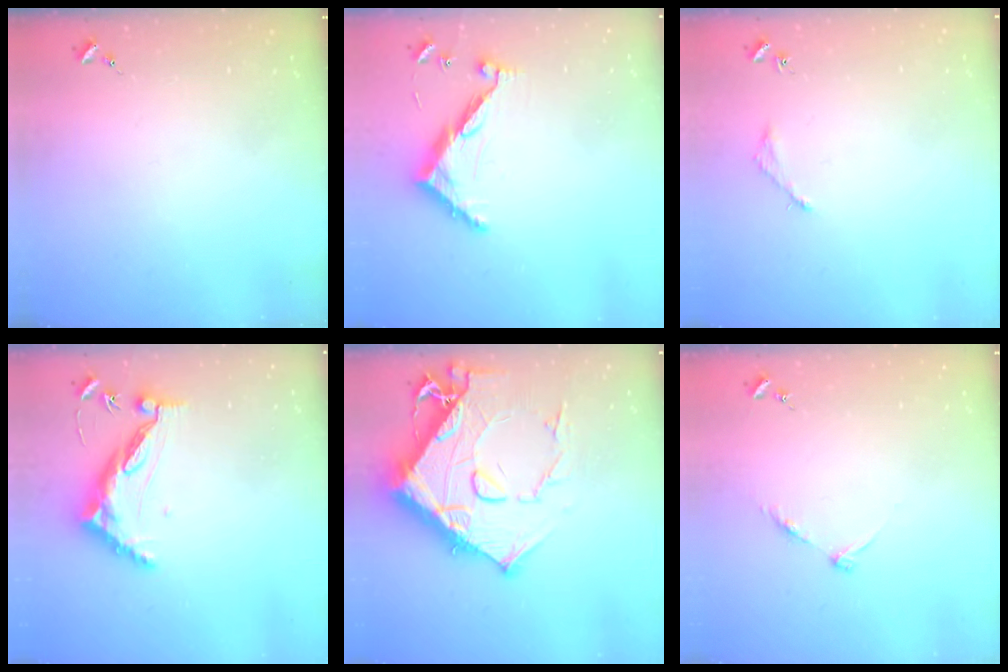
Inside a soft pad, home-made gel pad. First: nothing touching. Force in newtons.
{"total": 9.3, "press": 9.3, "slide": 0.3}
{"total": 3.0, "press": 3.0, "slide": 0.4}
{"total": 12.1, "press": 12.0, "slide": 1.2}
{"total": 19.8, "press": 19.7, "slide": 2.0}
{"total": 6.2, "press": 6.2, "slide": 0.7}